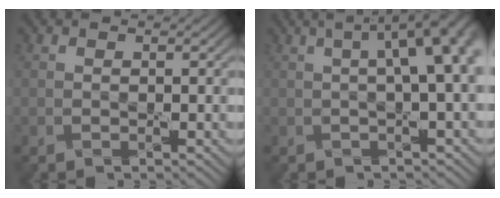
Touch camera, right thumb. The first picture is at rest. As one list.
[{"total": 10.1, "force": [1.6, 3.3, 9.5], "torque": [-0.093, 0.036, 0.007]}]